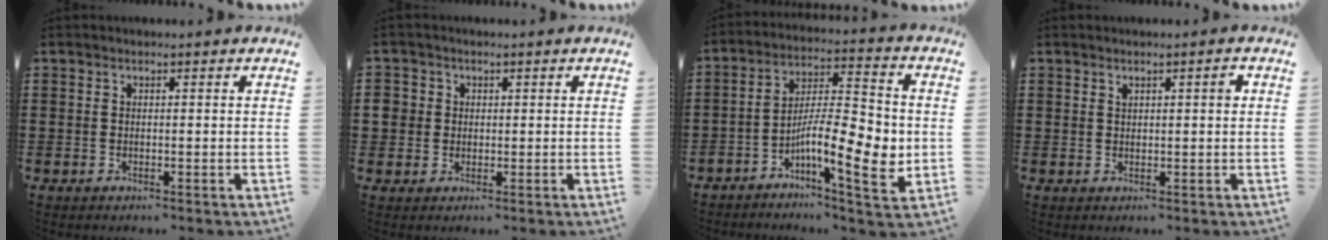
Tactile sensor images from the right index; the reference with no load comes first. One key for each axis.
{"total": 2.5, "fx": 0.3, "fy": 2.4, "fz": 0.3, "tx": -0.018, "ty": 0.010, "tz": 0.004}
{"total": 11.5, "fx": -2.9, "fy": 3.2, "fz": 10.7, "tx": -0.188, "ty": -0.008, "tz": -0.054}
{"total": 1.6, "fx": 0.6, "fy": 0.3, "fz": 1.4, "tx": -0.019, "ty": 0.001, "tz": 0.007}